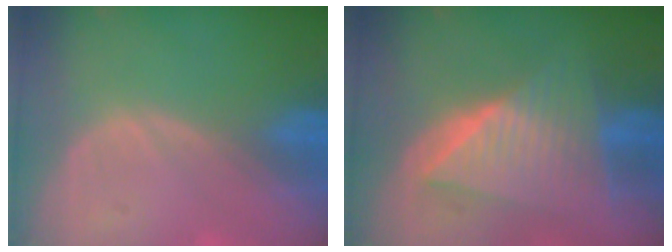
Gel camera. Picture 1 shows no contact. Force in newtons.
{"total": 9.9, "press": 9.9, "slide": 0.7}